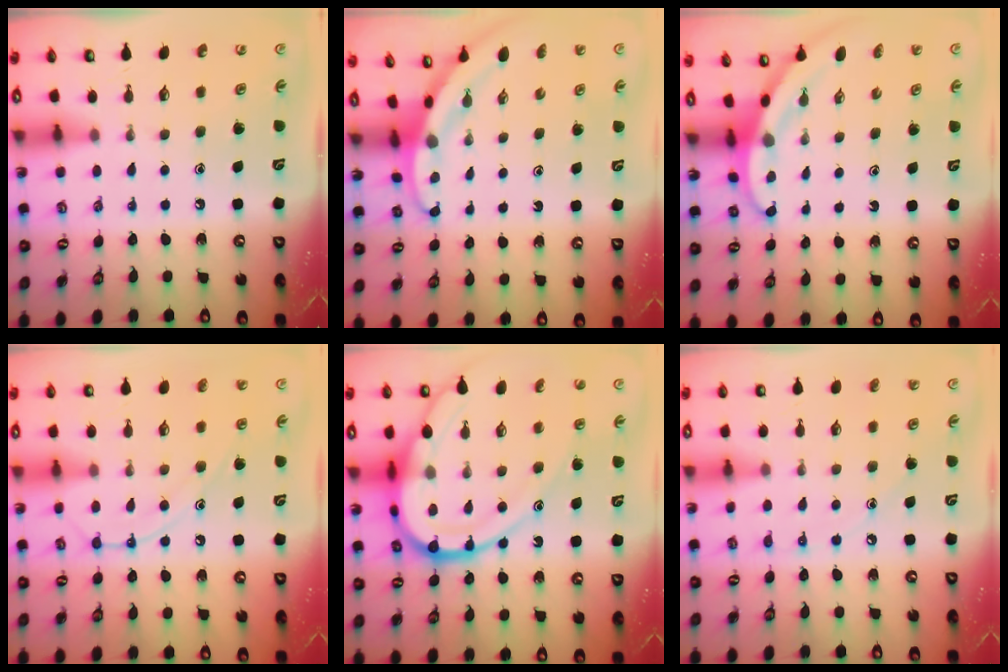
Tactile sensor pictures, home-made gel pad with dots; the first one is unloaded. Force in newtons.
{"total": 2.9, "press": 2.9, "slide": 0.2}
{"total": 3.3, "press": 3.3, "slide": 0.1}
{"total": 12.0, "press": 12.0, "slide": 1.0}
{"total": 20.5, "press": 20.4, "slide": 2.2}
{"total": 5.4, "press": 5.3, "slide": 0.6}